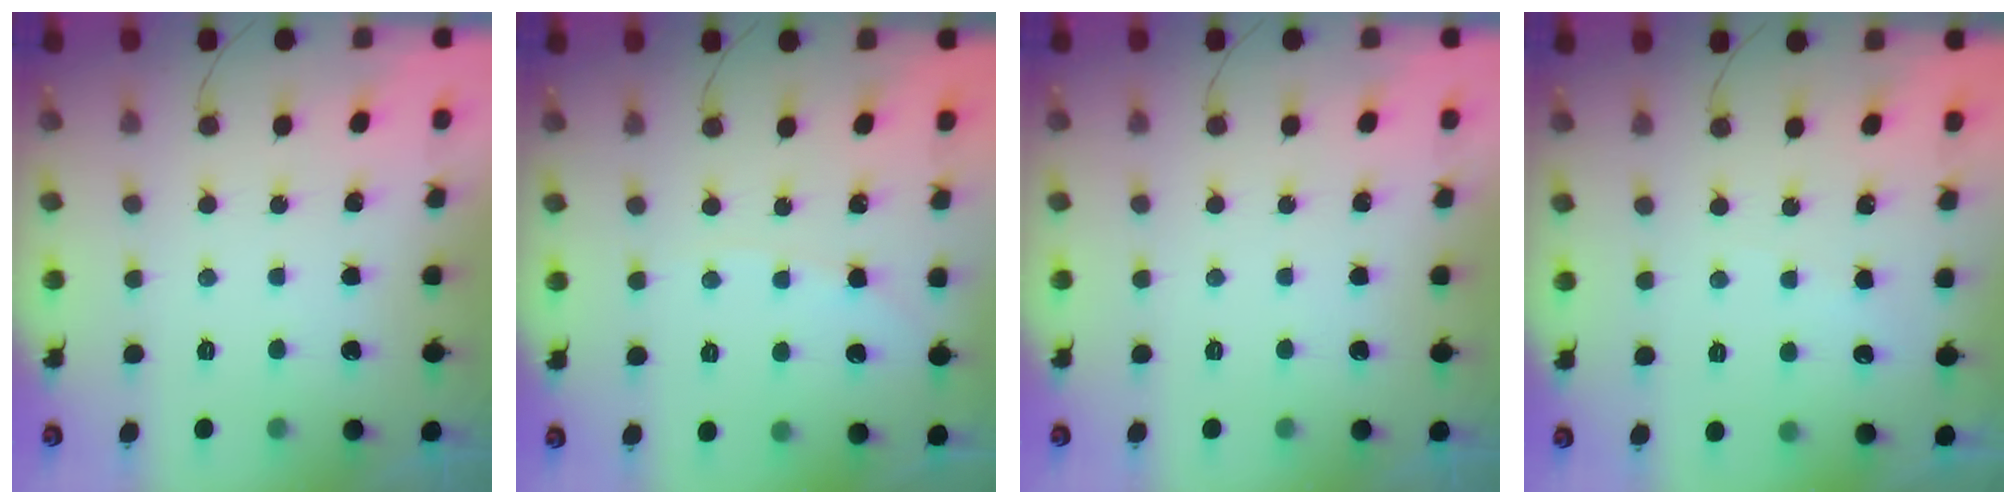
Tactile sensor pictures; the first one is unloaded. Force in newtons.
{"total": 2.1, "press": 2.1, "slide": 0.3}
{"total": 0.0}
{"total": 1.8, "press": 1.7, "slide": 0.4}